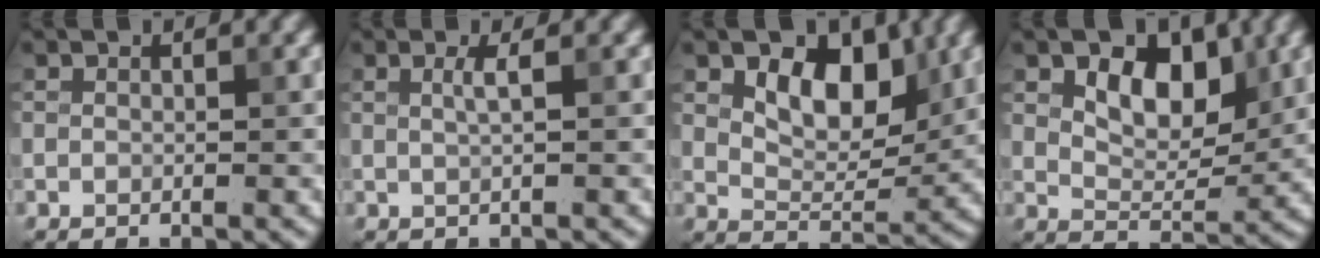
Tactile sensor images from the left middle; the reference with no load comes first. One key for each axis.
{"total": 1.5, "fx": 0.4, "fy": 0.4, "fz": 1.4, "tx": -0.025, "ty": 0.002, "tz": 0.003}
{"total": 5.9, "fx": 2.3, "fy": 3.5, "fz": 4.2, "tx": -0.067, "ty": -0.007, "tz": 0.034}
{"total": 5.5, "fx": 2.1, "fy": 3.3, "fz": 3.9, "tx": -0.063, "ty": -0.006, "tz": 0.030}